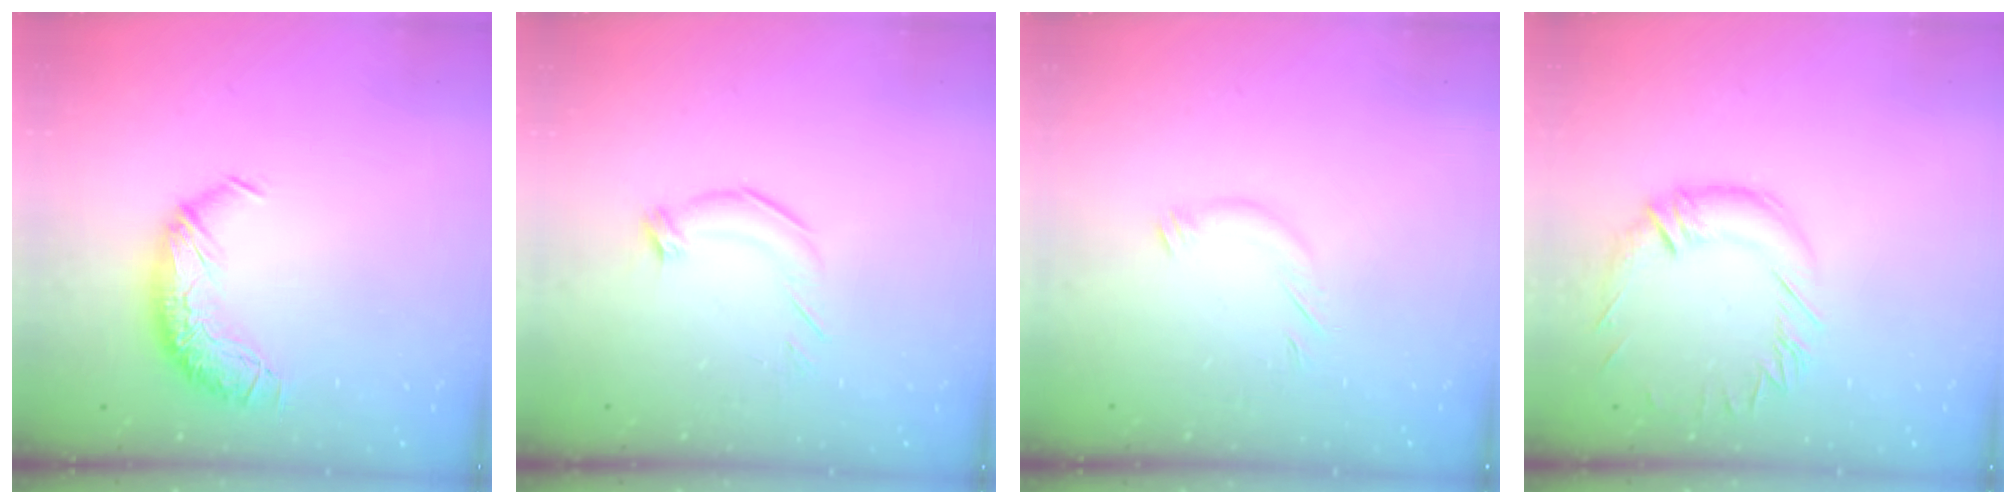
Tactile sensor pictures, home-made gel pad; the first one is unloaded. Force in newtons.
{"total": 3.0, "press": 2.6, "slide": 1.5}
{"total": 5.4, "press": 5.3, "slide": 1.2}
{"total": 0.8, "press": 0.2, "slide": 0.8}